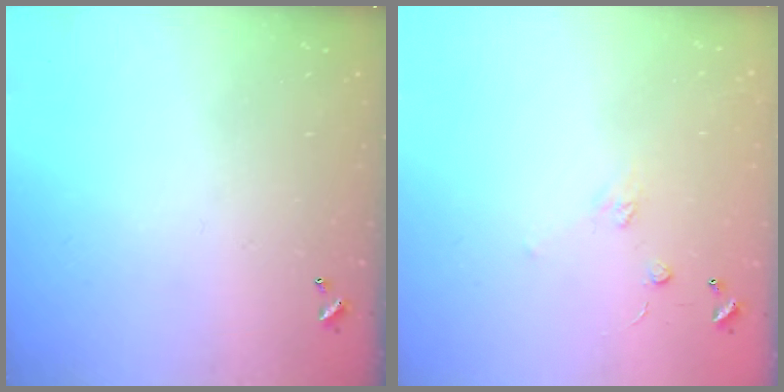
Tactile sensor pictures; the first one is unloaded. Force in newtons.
{"total": 2.5, "press": 2.3, "slide": 1.0}